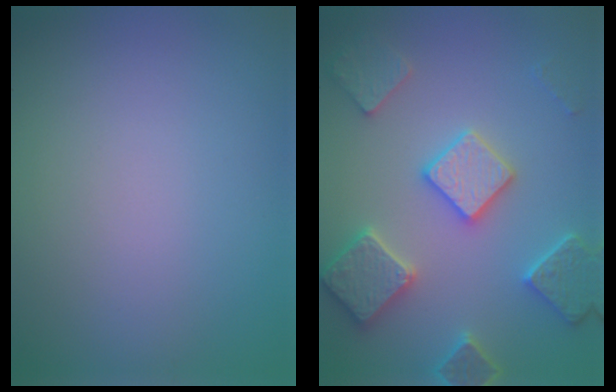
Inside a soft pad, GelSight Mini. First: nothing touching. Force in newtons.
{"total": 5.5, "press": 5.4, "slide": 1.3}